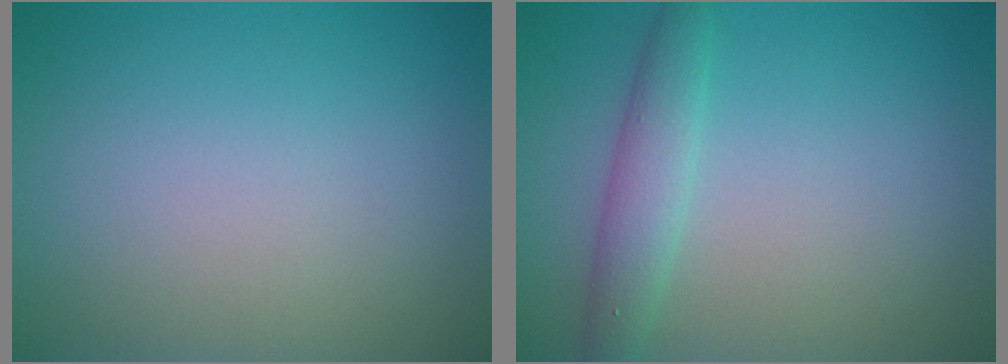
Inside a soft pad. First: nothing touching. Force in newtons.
{"total": 2.6, "press": 2.6, "slide": 0.1}